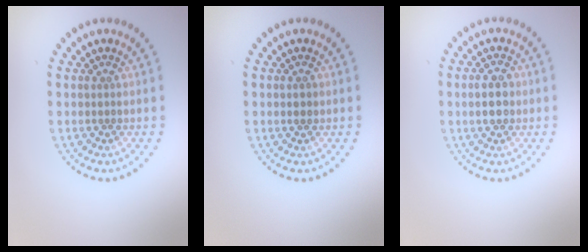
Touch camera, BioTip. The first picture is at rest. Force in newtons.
{"total": 0.7, "press": 0.7, "slide": 0.0}
{"total": 2.7, "press": 2.7, "slide": 0.1}